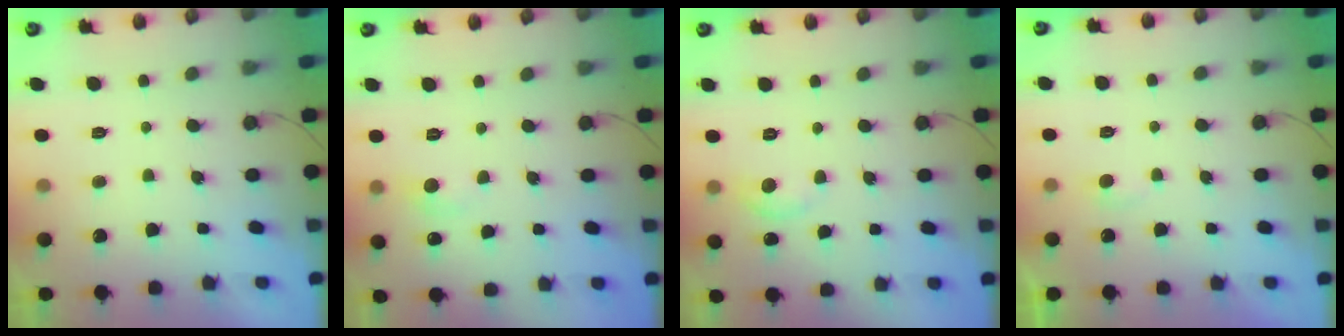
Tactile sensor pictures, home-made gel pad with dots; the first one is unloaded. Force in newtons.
{"total": 4.3, "press": 4.3, "slide": 0.5}
{"total": 4.4, "press": 4.4, "slide": 0.7}
{"total": 2.2, "press": 2.2, "slide": 0.2}